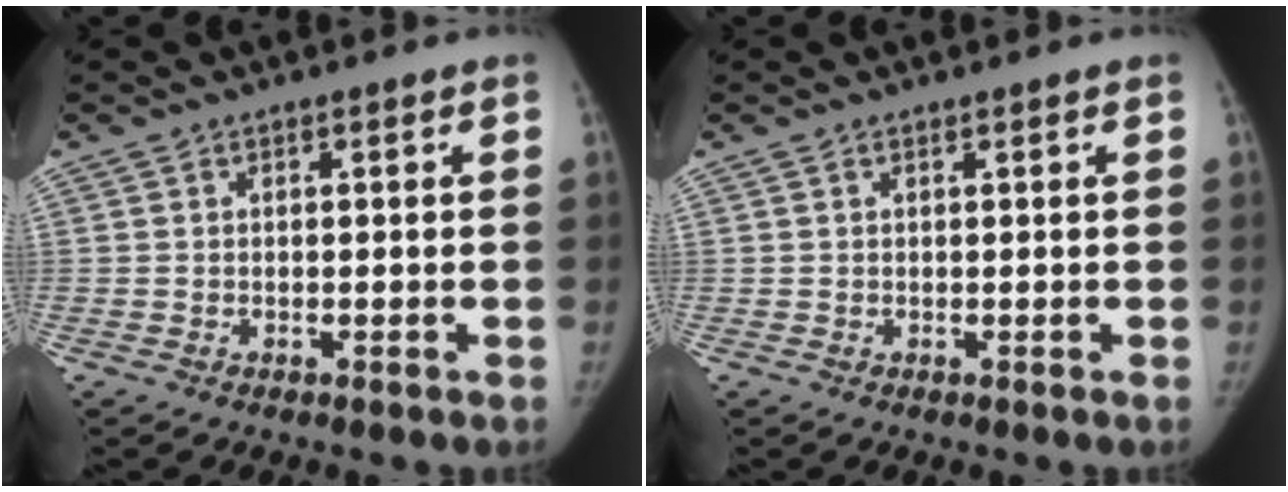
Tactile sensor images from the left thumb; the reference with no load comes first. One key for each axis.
{"total": 0.0}